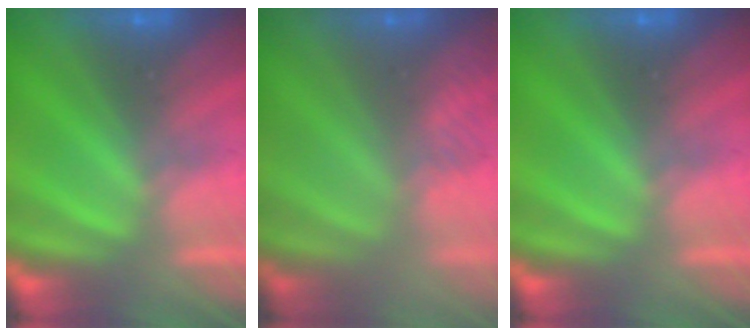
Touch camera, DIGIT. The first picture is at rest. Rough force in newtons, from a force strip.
{"total": 2.8}
{"total": 0.0}